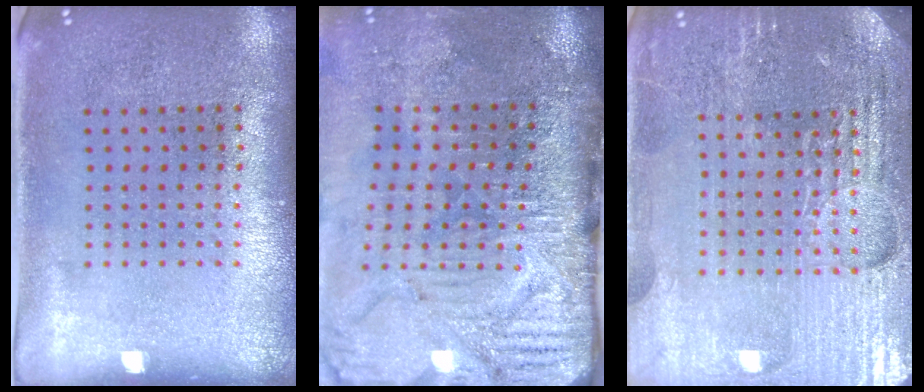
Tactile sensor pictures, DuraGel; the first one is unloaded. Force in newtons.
{"total": 5.1, "press": 4.2, "slide": 2.9}
{"total": 4.9, "press": 4.6, "slide": 1.6}